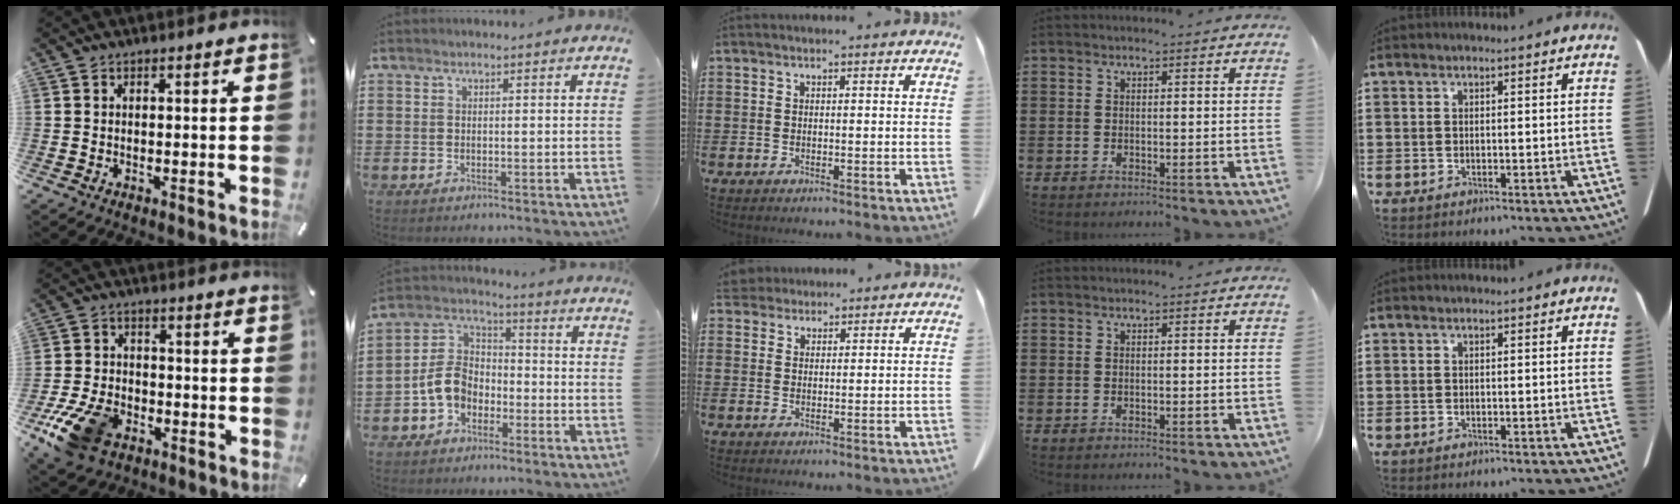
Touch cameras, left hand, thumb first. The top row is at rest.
{"thumb": {"total": 12.4, "force": [-6.8, 7.9, 6.8], "torque": [-0.139, 0.037, -0.120]}, "index": {"total": 7.0, "force": [-2.8, 5.3, 3.8], "torque": [-0.110, 0.007, -0.064]}, "middle": {"total": 2.7, "force": [2.5, 0.9, 0.3], "torque": [-0.014, -0.001, 0.049]}}